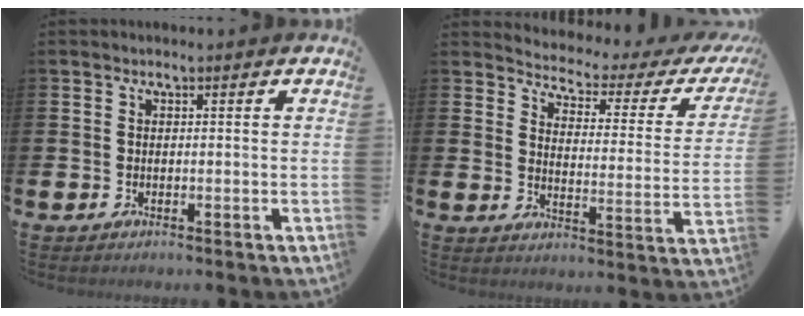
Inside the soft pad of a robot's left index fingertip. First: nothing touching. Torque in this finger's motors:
{"motor_torque": [0.99, -1.15, 0.17, -0.02]}